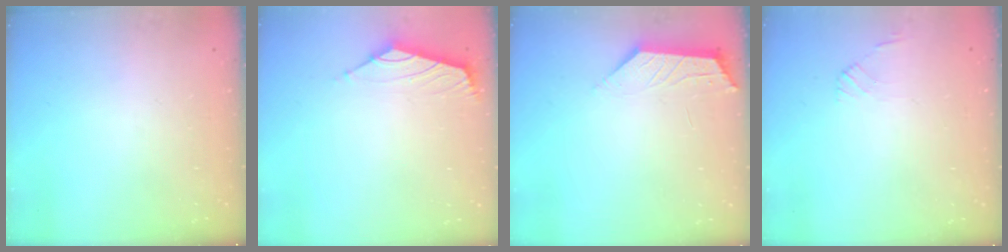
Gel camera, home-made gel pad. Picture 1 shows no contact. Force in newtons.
{"total": 1.7, "press": 1.6, "slide": 0.7}
{"total": 1.9, "press": 1.9, "slide": 0.4}
{"total": 1.4, "press": 1.3, "slide": 0.4}